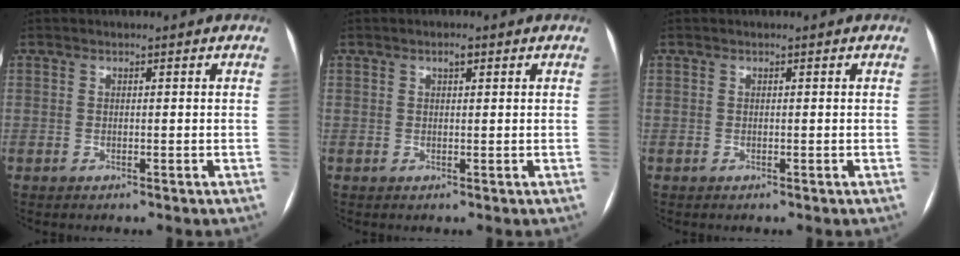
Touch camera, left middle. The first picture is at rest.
{"total": 1.2, "force": [0.6, 0.4, 0.9], "torque": [-0.015, 0.004, 0.010]}
{"total": 0.0}